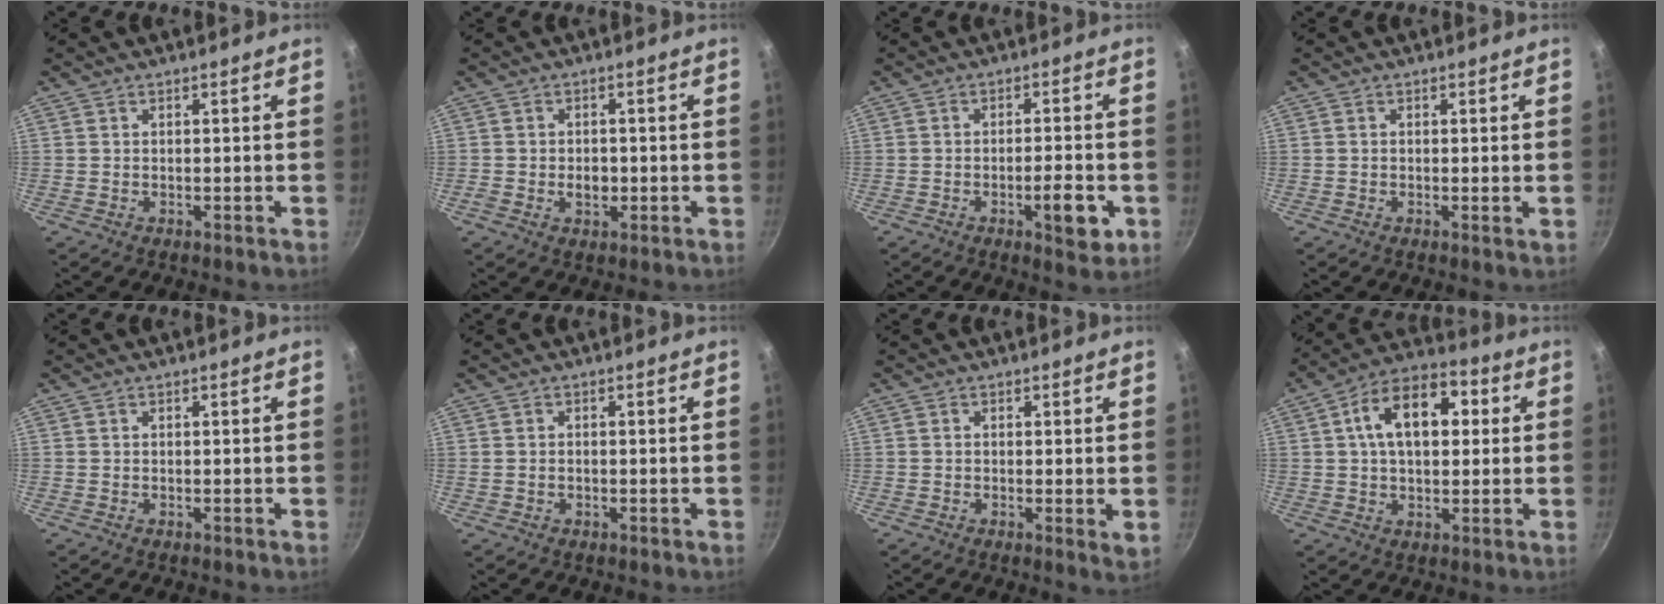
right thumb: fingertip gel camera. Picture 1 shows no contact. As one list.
[{"total": 3.0, "force": [-0.6, 2.2, 2.0], "torque": [-0.022, 0.003, -0.009]}, {"total": 7.0, "force": [-2.4, 2.4, 6.2], "torque": [-0.075, 0.011, -0.031]}, {"total": 0.6, "force": [0.0, 0.1, 0.6], "torque": [-0.011, -0.002, -0.002]}, {"total": 0.0}, {"total": 0.7, "force": [-0.1, 0.5, 0.5], "torque": [-0.008, 0.003, -0.001]}, {"total": 2.2, "force": [0.1, 0.6, 2.1], "torque": [-0.032, -0.007, -0.001]}, {"total": 14.8, "force": [3.0, 8.9, 11.4], "torque": [-0.145, 0.021, 0.033]}]